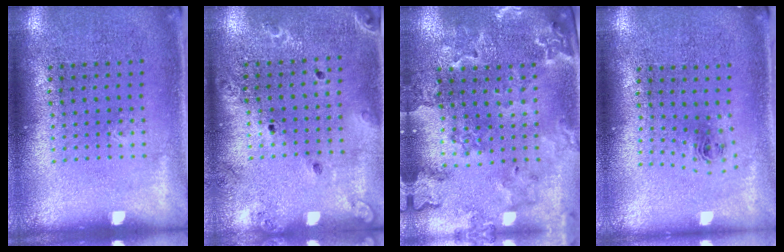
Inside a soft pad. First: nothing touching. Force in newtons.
{"total": 1.4, "press": 1.4, "slide": 0.1}
{"total": 1.7, "press": 1.7, "slide": 0.3}
{"total": 0.9, "press": 0.3, "slide": 0.8}